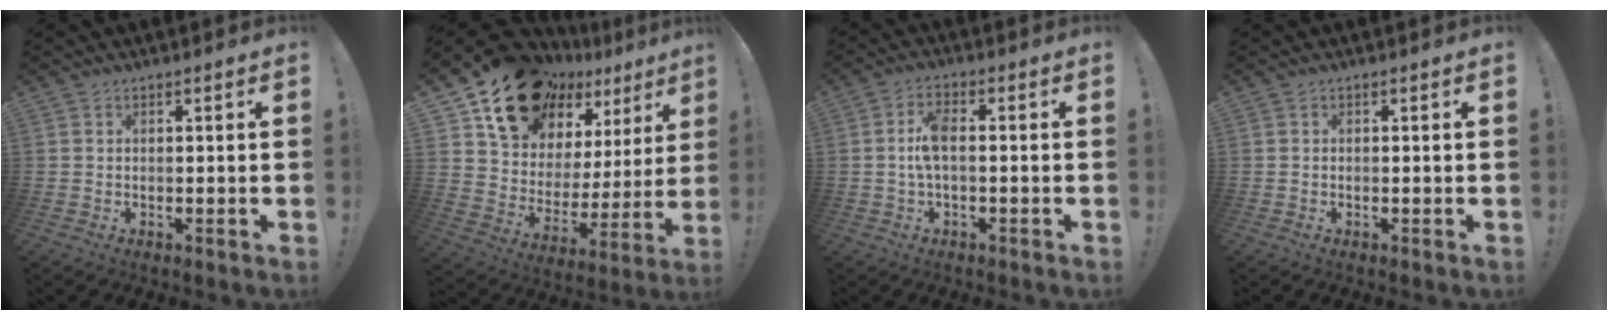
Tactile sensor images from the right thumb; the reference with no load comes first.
{"total": 19.5, "force": [15.6, 9.3, 7.0], "torque": [-0.123, -0.109, 0.295]}
{"total": 6.2, "force": [-0.2, 2.2, 5.8], "torque": [-0.125, -0.005, -0.006]}
{"total": 0.0}